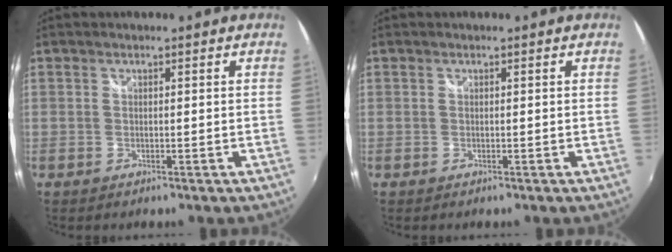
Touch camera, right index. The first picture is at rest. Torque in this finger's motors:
{"motor_torque": [-0.02, -0.02, 0.03, 0.00]}